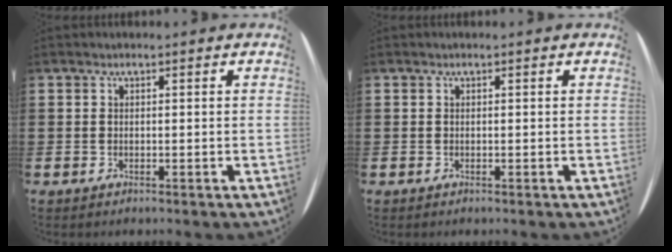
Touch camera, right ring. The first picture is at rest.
{"total": 0.0}